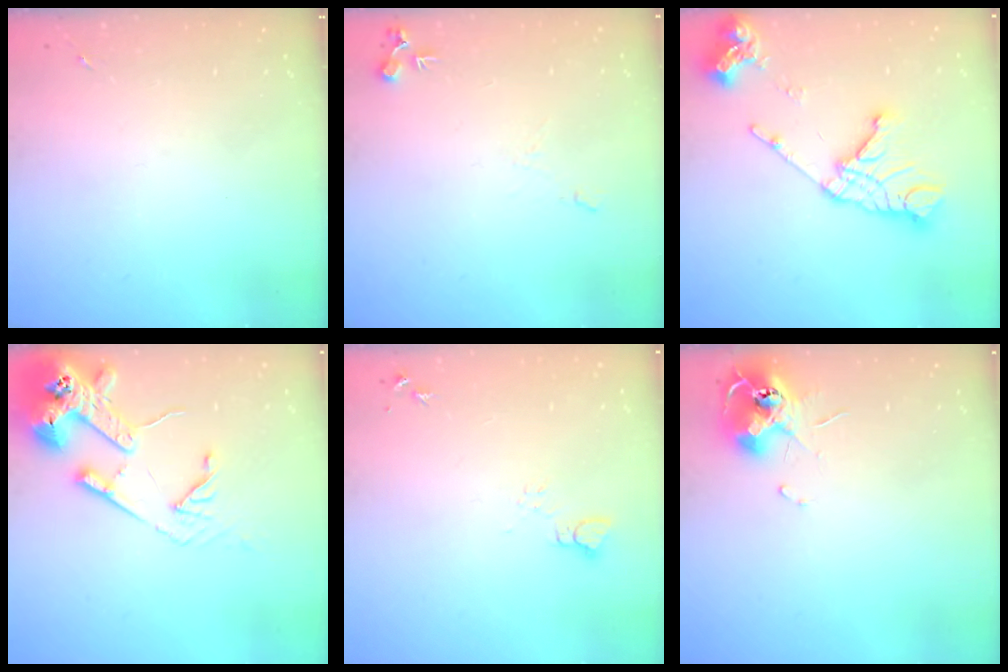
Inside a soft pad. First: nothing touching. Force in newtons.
{"total": 6.8, "press": 6.8, "slide": 0.9}
{"total": 17.0, "press": 16.9, "slide": 1.8}
{"total": 16.6, "press": 16.5, "slide": 2.0}
{"total": 3.5, "press": 3.5, "slide": 0.4}
{"total": 11.7, "press": 11.7, "slide": 0.9}